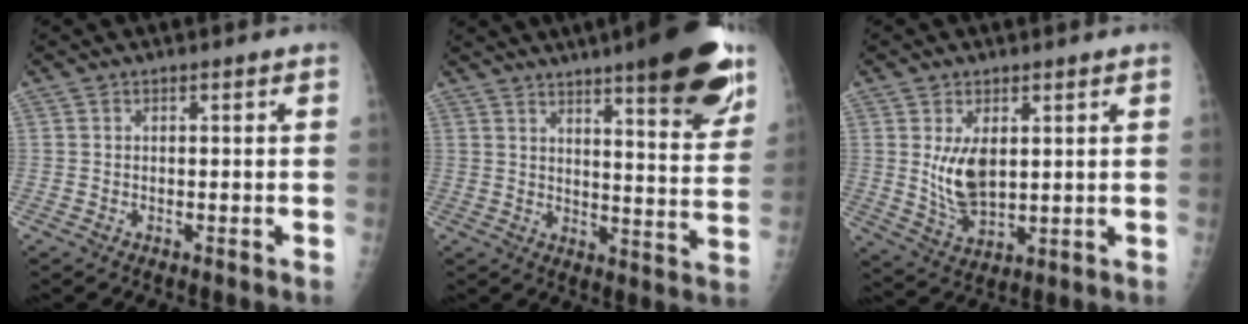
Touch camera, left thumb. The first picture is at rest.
{"total": 23.6, "force": [15.6, 3.6, 17.3], "torque": [-0.219, -0.073, 0.219]}
{"total": 8.1, "force": [1.9, 4.5, 6.5], "torque": [-0.106, -0.023, 0.051]}